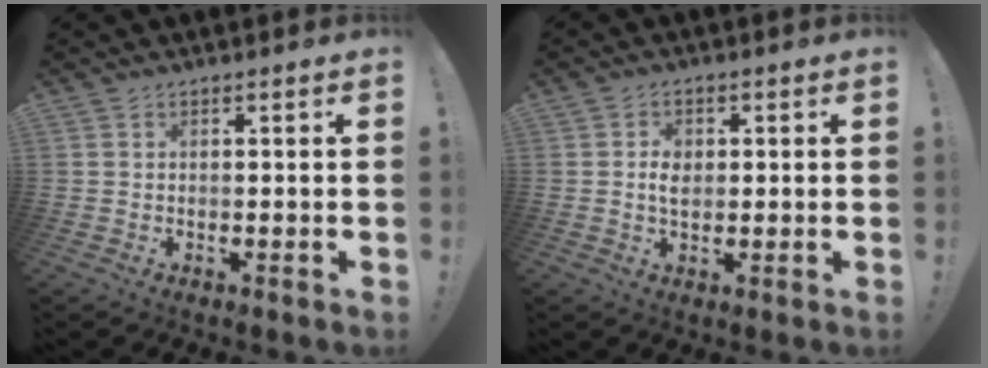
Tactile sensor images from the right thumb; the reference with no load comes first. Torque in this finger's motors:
{"motor_torque": [0.03, -0.03, 0.00, 0.01, 0.00]}